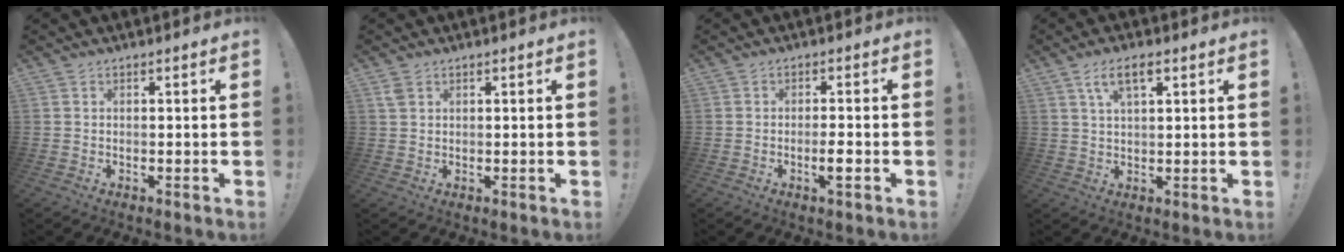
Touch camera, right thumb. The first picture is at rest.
{"total": 2.5, "force": [1.3, 1.5, 1.5], "torque": [-0.026, 0.000, 0.025]}
{"total": 3.6, "force": [-1.4, 0.4, 3.3], "torque": [-0.059, 0.002, -0.023]}
{"total": 6.4, "force": [3.0, 2.5, 5.0], "torque": [-0.085, 0.002, 0.052]}